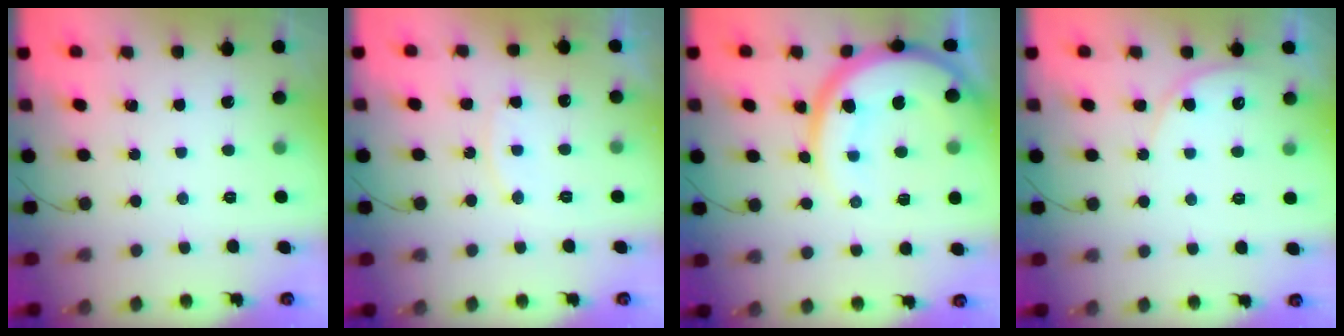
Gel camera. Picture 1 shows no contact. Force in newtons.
{"total": 7.4, "press": 7.4, "slide": 0.3}
{"total": 15.9, "press": 15.9, "slide": 1.3}
{"total": 5.7, "press": 5.7, "slide": 0.6}